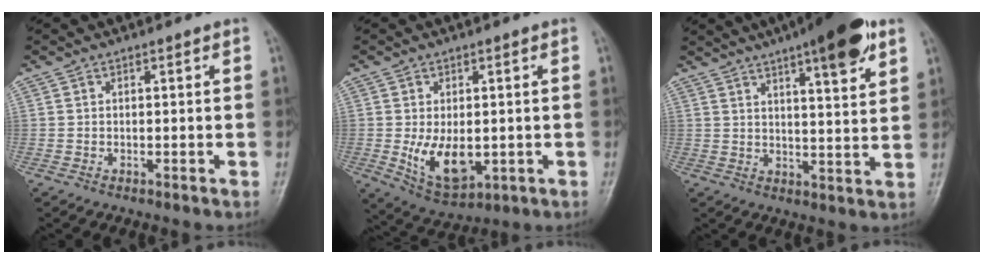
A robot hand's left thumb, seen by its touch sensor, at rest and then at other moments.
{"total": 9.1, "force": [-0.9, 5.2, 7.4], "torque": [-0.111, -0.015, 0.000]}
{"total": 14.2, "force": [8.3, 3.1, 11.1], "torque": [-0.144, -0.029, 0.117]}